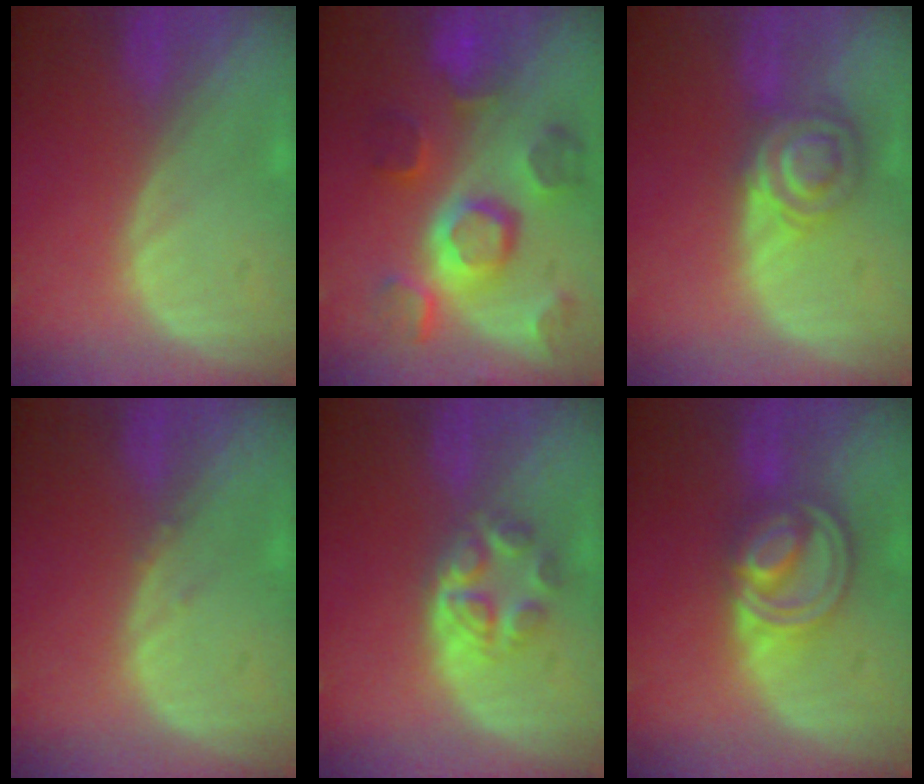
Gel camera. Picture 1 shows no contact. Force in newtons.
{"total": 11.4, "press": 10.1, "slide": 5.2}
{"total": 7.2, "press": 6.0, "slide": 3.9}
{"total": 0.6, "press": 0.6, "slide": 0.3}
{"total": 5.0, "press": 4.8, "slide": 1.4}
{"total": 8.5, "press": 7.1, "slide": 4.6}